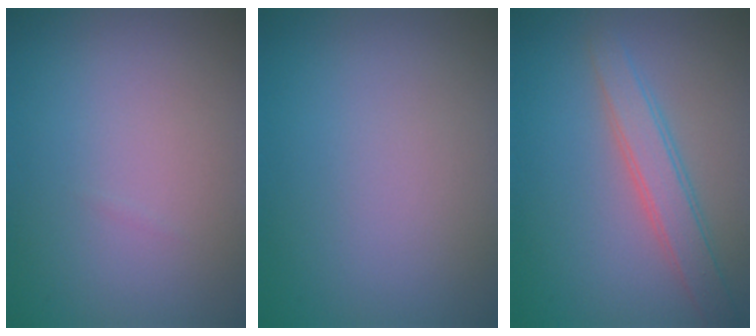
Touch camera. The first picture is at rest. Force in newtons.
{"total": 0.0}
{"total": 3.1, "press": 3.1, "slide": 0.1}